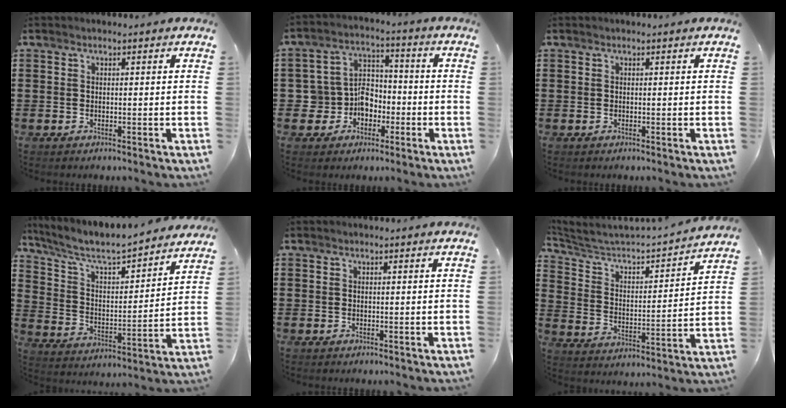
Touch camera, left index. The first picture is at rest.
{"total": 6.9, "force": [-2.0, 6.3, 2.1], "torque": [-0.071, 0.005, -0.039]}
{"total": 0.0}
{"total": 6.4, "force": [5.7, 1.0, 2.7], "torque": [-0.078, -0.046, 0.091]}
{"total": 0.0}
{"total": 4.0, "force": [3.7, 0.8, 1.3], "torque": [-0.051, -0.035, 0.050]}